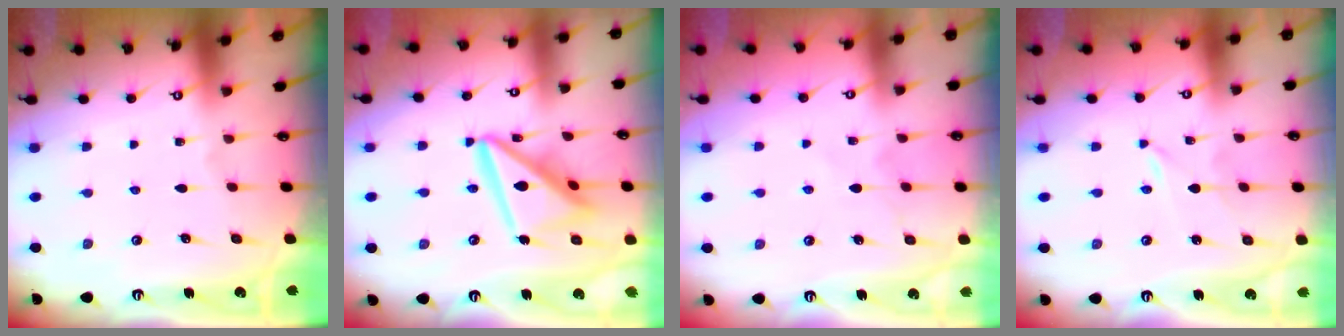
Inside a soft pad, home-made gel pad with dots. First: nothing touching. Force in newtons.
{"total": 15.9, "press": 15.8, "slide": 1.8}
{"total": 4.6, "press": 4.6, "slide": 0.6}
{"total": 0.0}